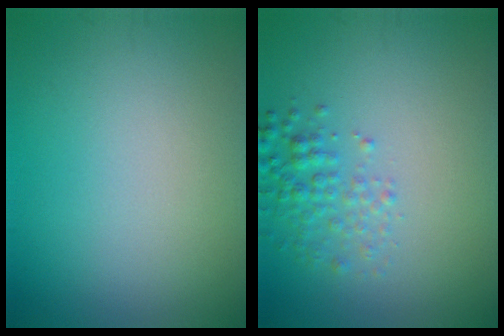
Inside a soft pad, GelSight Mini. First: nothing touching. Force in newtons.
{"total": 2.3, "press": 2.3, "slide": 0.1}